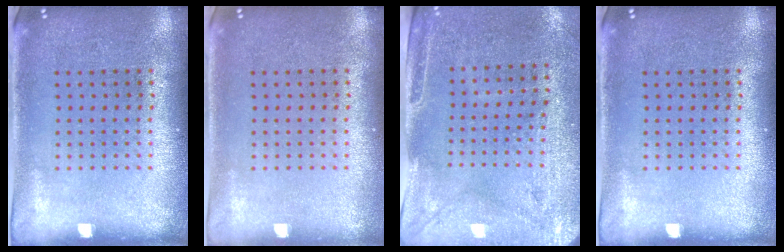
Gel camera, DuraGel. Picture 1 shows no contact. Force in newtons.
{"total": 0.0}
{"total": 2.9, "press": 2.5, "slide": 1.6}
{"total": 0.0}